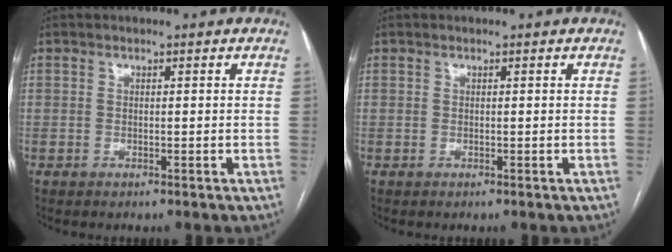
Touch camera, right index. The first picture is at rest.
{"total": 0.0}